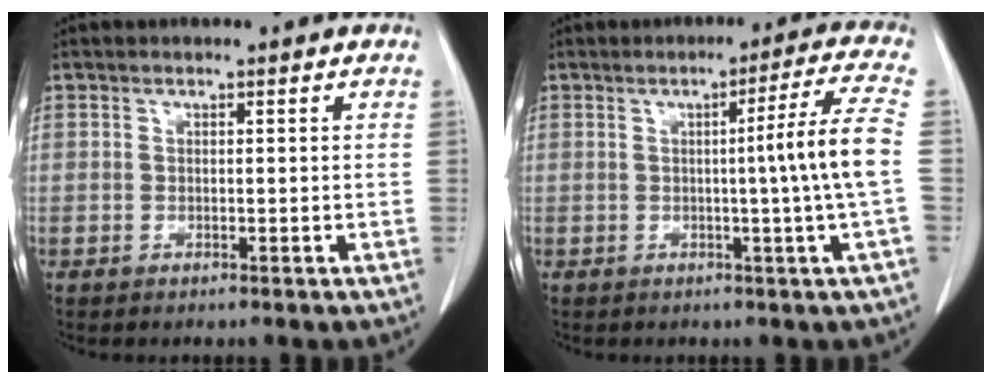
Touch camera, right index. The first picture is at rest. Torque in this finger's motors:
{"motor_torque": [0.74, 0.03, 0.37, 0.05]}